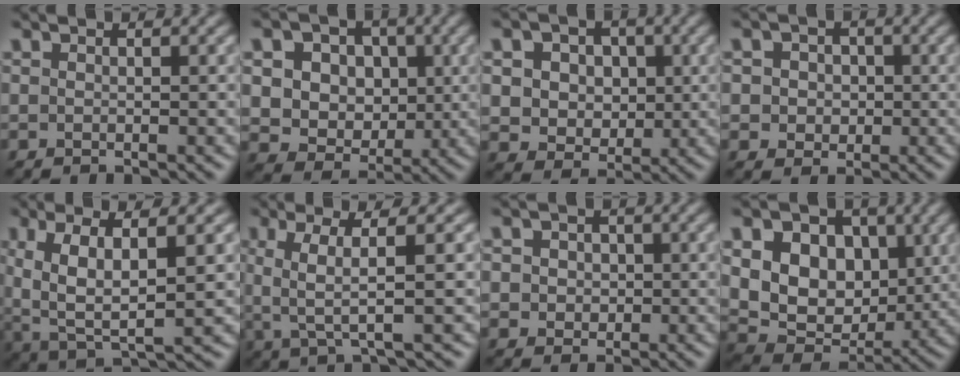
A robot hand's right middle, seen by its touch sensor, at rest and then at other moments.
{"total": 10.3, "force": [2.7, 8.6, 5.0], "torque": [-0.112, 0.020, 0.048]}
{"total": 7.1, "force": [1.9, 5.8, 3.6], "torque": [-0.070, 0.019, 0.024]}
{"total": 3.3, "force": [0.3, 3.0, 1.4], "torque": [-0.010, 0.012, -0.005]}
{"total": 7.0, "force": [1.5, 2.2, 6.5], "torque": [-0.133, -0.001, 0.028]}
{"total": 4.6, "force": [0.7, 0.8, 4.4], "torque": [-0.088, 0.007, 0.014]}
{"total": 2.8, "force": [0.4, 2.5, 1.4], "torque": [-0.014, 0.012, -0.003]}
{"total": 13.1, "force": [3.1, 9.5, 8.4], "torque": [-0.153, 0.026, 0.047]}